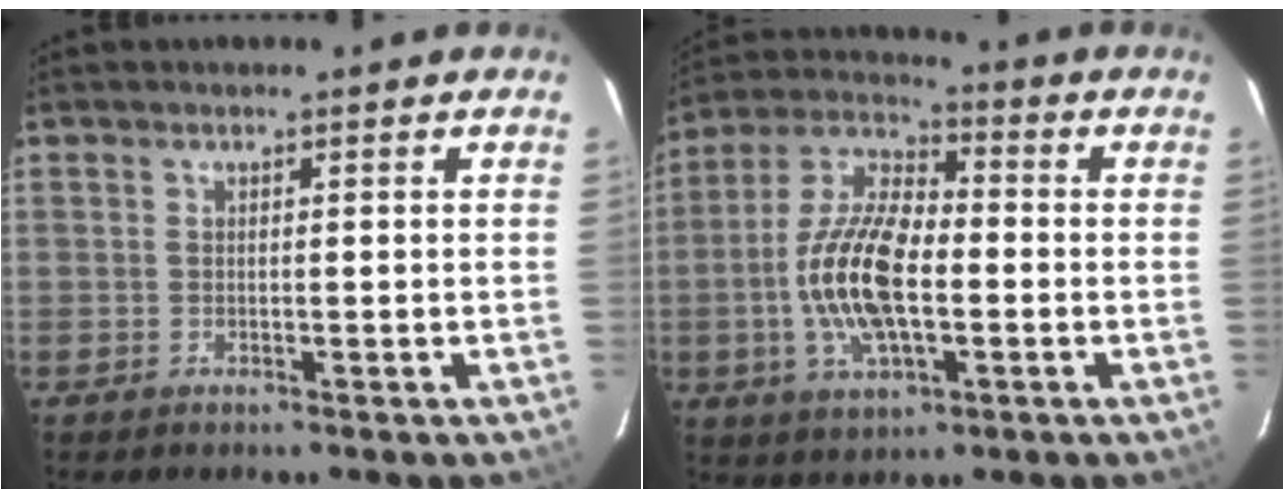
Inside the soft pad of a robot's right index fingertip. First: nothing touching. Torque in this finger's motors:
{"motor_torque": [0.39, -0.07, 0.66, 0.07]}